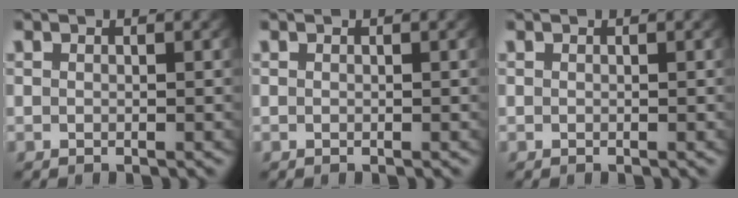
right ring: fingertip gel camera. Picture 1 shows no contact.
{"total": 0.0}
{"total": 0.7, "force": [-0.1, -0.6, -0.3], "torque": [0.004, -0.013, 0.009]}